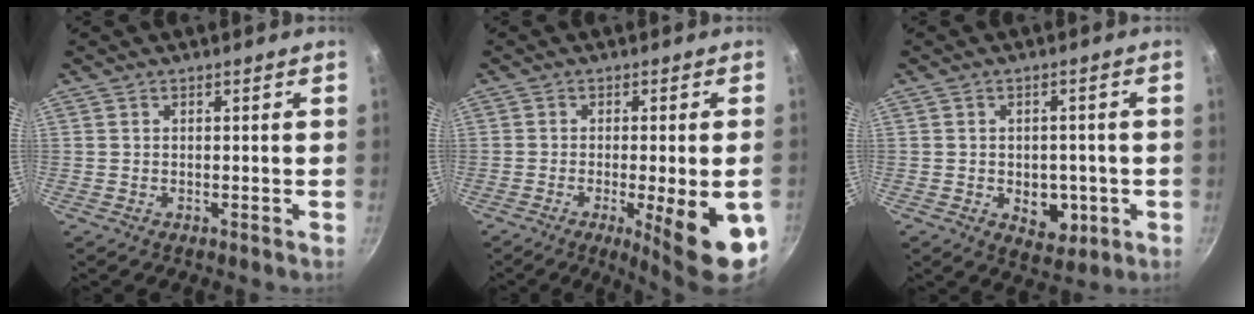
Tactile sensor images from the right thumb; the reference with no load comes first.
{"total": 13.7, "force": [-4.4, 2.9, 12.6], "torque": [-0.153, 0.000, -0.053]}
{"total": 7.5, "force": [-1.8, 5.4, 4.9], "torque": [-0.034, 0.001, -0.017]}